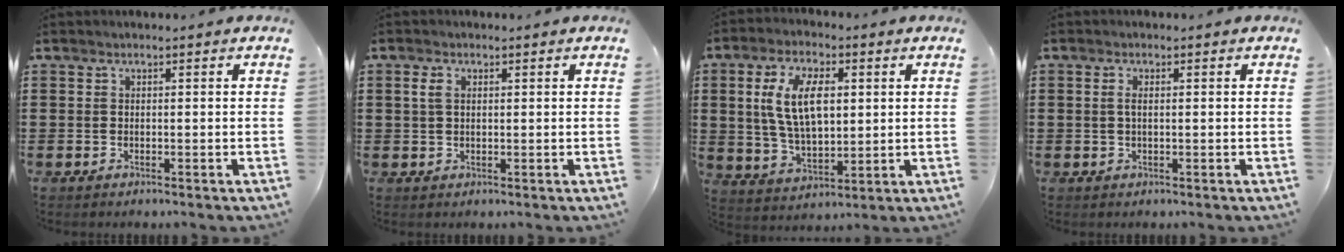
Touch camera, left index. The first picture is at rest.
{"total": 2.0, "force": [0.5, 1.3, 1.5], "torque": [-0.035, 0.009, 0.008]}
{"total": 10.3, "force": [2.5, 5.2, 8.5], "torque": [-0.177, 0.008, 0.041]}
{"total": 1.3, "force": [0.2, 0.5, 1.2], "torque": [-0.026, 0.003, 0.003]}